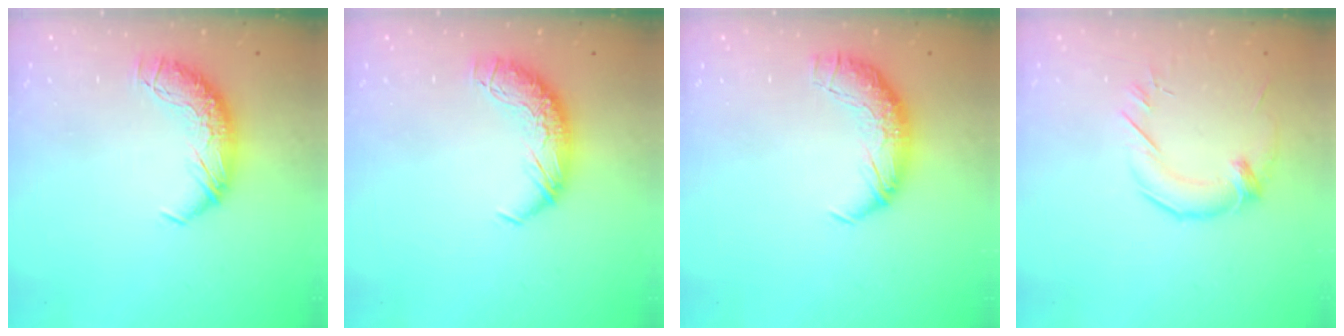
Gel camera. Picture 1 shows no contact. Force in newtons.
{"total": 0.0}
{"total": 2.3, "press": 1.0, "slide": 2.1}
{"total": 1.2, "press": 0.3, "slide": 1.1}